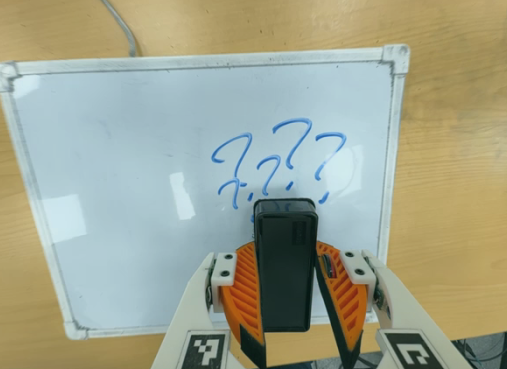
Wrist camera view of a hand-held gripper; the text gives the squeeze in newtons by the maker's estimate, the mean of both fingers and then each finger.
{"total": 5.6, "left": 4.9, "right": 6.2}